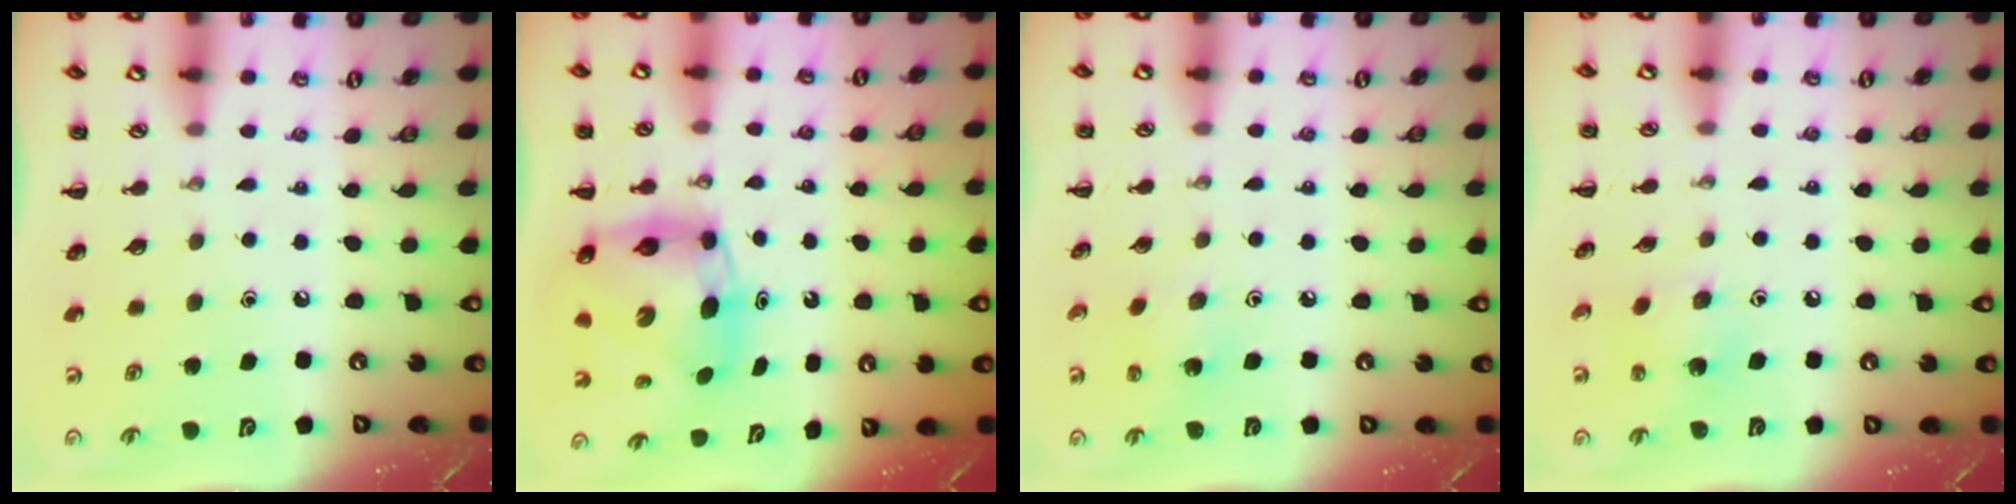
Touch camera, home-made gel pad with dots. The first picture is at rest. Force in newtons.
{"total": 8.1, "press": 7.8, "slide": 2.2}
{"total": 2.1, "press": 2.0, "slide": 0.5}
{"total": 3.5, "press": 3.5, "slide": 0.6}